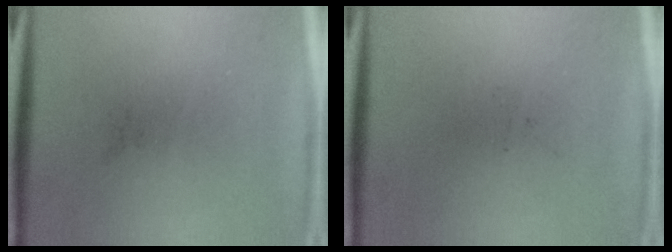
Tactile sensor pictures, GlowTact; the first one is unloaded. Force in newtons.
{"total": 0.0}